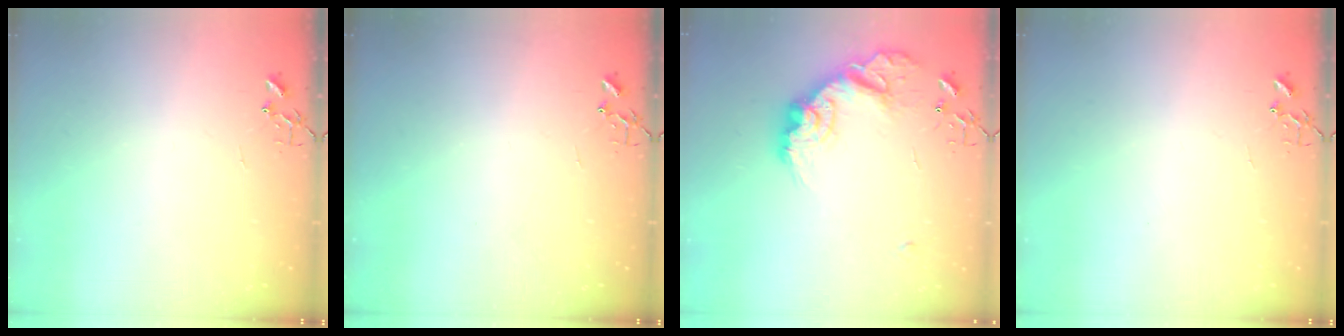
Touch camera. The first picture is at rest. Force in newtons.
{"total": 0.0}
{"total": 17.6, "press": 17.6, "slide": 0.9}
{"total": 0.0}